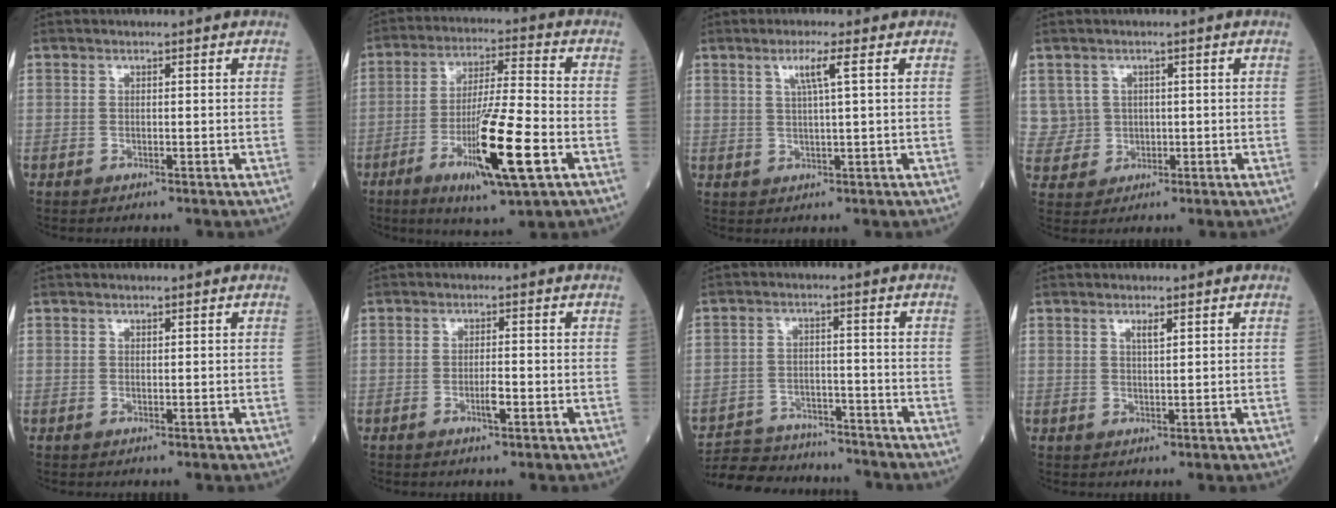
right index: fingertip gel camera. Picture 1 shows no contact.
{"total": 14.4, "force": [-5.4, 0.7, 13.3], "torque": [-0.239, -0.024, -0.092]}
{"total": 3.5, "force": [1.5, -0.5, 3.2], "torque": [-0.063, 0.001, 0.028]}
{"total": 4.6, "force": [1.2, 4.5, 0.0], "torque": [0.001, 0.010, 0.032]}
{"total": 0.0}
{"total": 2.3, "force": [-1.0, 0.3, 2.1], "torque": [-0.036, 0.000, -0.016]}
{"total": 12.9, "force": [-12.0, 4.0, 2.5], "torque": [-0.045, 0.018, -0.175]}
{"total": 1.5, "force": [0.9, 0.2, 1.2], "torque": [-0.024, -0.002, 0.016]}